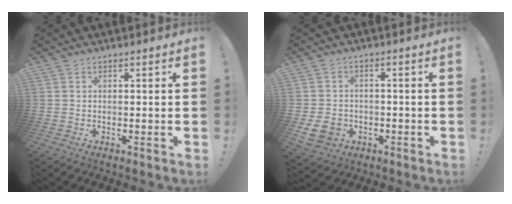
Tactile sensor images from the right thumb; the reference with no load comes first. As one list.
[{"total": 8.1, "force": [-3.1, 6.4, 4.1], "torque": [-0.075, 0.020, -0.053]}]